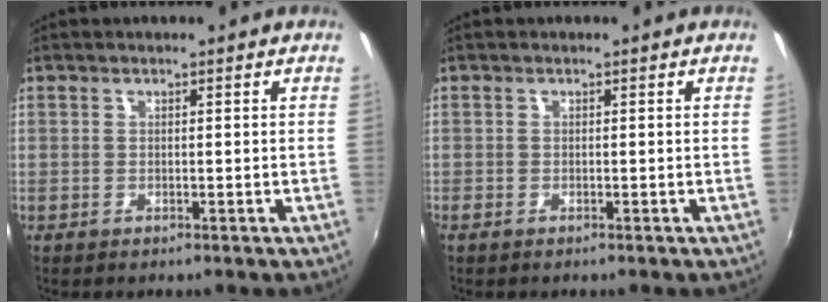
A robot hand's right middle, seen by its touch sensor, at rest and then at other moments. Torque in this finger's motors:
{"motor_torque": [0.39, -0.31, 0.08, 0.04]}